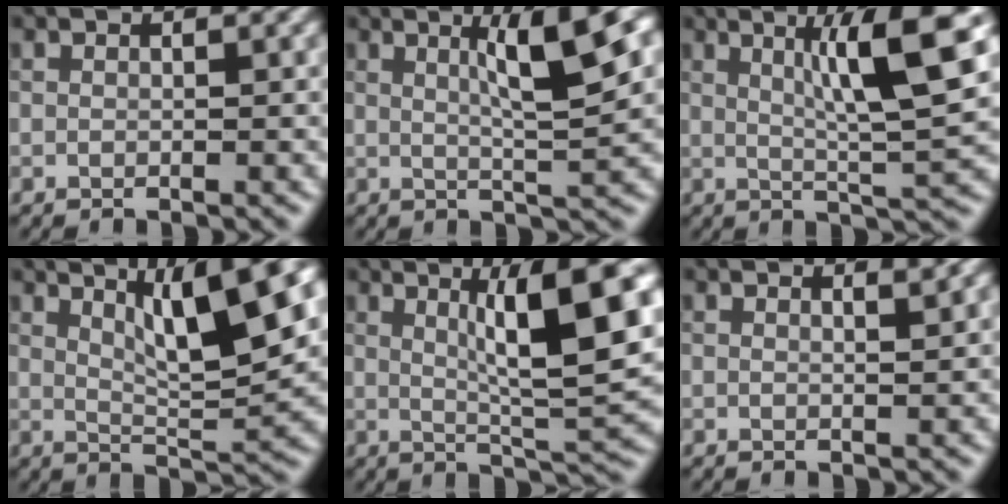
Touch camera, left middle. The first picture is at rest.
{"total": 6.5, "force": [2.1, 0.9, 6.1], "torque": [-0.084, 0.009, 0.033]}
{"total": 8.7, "force": [2.7, 1.1, 8.2], "torque": [-0.116, 0.006, 0.044]}
{"total": 9.2, "force": [3.9, 2.0, 8.1], "torque": [-0.114, 0.010, 0.068]}
{"total": 9.2, "force": [2.5, 1.5, 8.7], "torque": [-0.117, -0.004, 0.045]}
{"total": 1.6, "force": [1.1, 0.5, 1.1], "torque": [-0.006, 0.002, 0.007]}